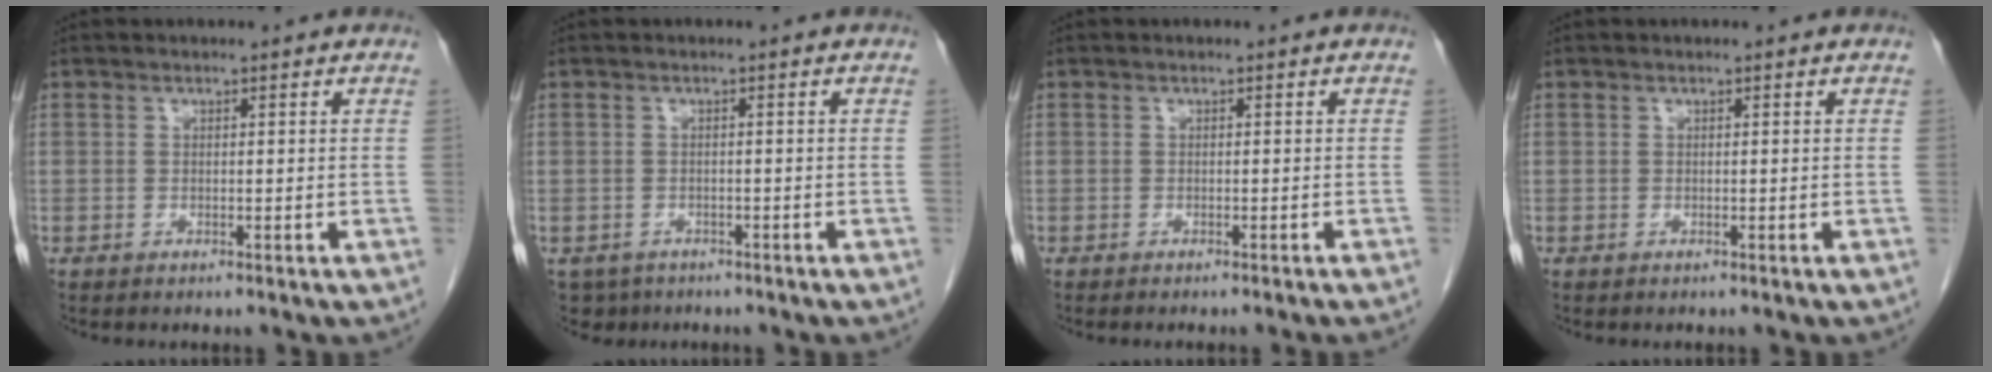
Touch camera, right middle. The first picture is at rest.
{"total": 3.9, "force": [-2.7, 2.8, 0.5], "torque": [-0.005, 0.001, -0.039]}
{"total": 2.4, "force": [-2.1, -0.5, 1.1], "torque": [-0.012, 0.006, -0.025]}
{"total": 0.0}